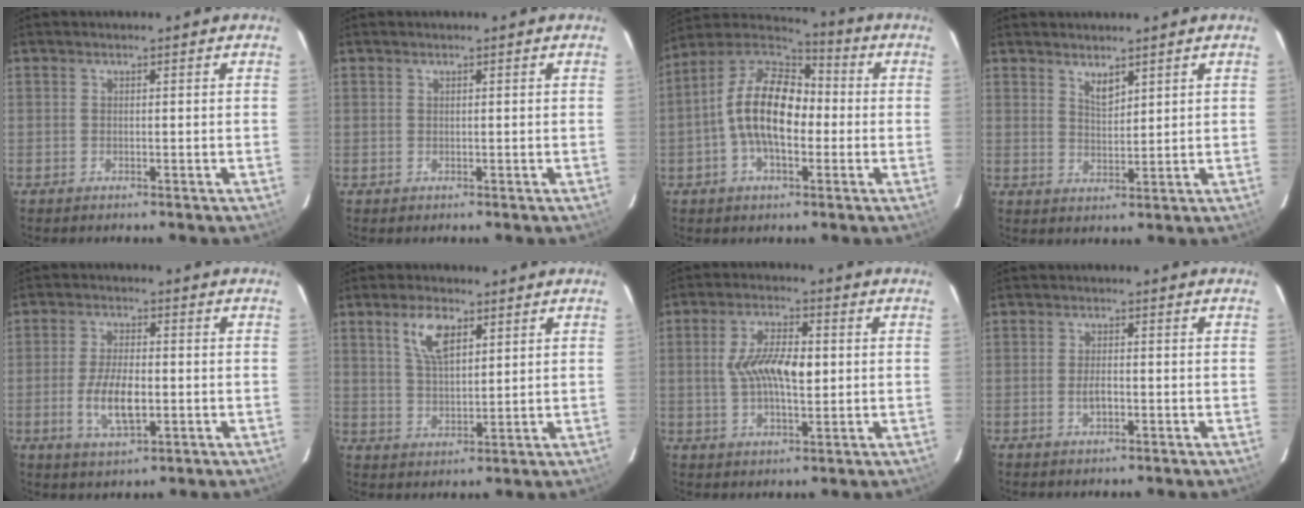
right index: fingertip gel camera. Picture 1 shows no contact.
{"total": 0.7, "force": [0.2, 0.6, 0.0], "torque": [0.004, 0.004, 0.003]}
{"total": 14.2, "force": [-1.8, 7.5, 11.9], "torque": [-0.227, 0.019, -0.044]}
{"total": 3.3, "force": [2.6, 1.1, 1.7], "torque": [-0.028, -0.002, 0.046]}
{"total": 8.2, "force": [-2.0, 3.4, 7.2], "torque": [-0.146, -0.005, -0.035]}
{"total": 7.4, "force": [3.7, 3.3, 5.4], "torque": [-0.103, 0.011, 0.075]}
{"total": 9.3, "force": [0.5, 3.7, 8.5], "torque": [-0.158, 0.009, 0.009]}
{"total": 2.5, "force": [-0.8, 1.0, 2.2], "torque": [-0.042, 0.001, -0.015]}